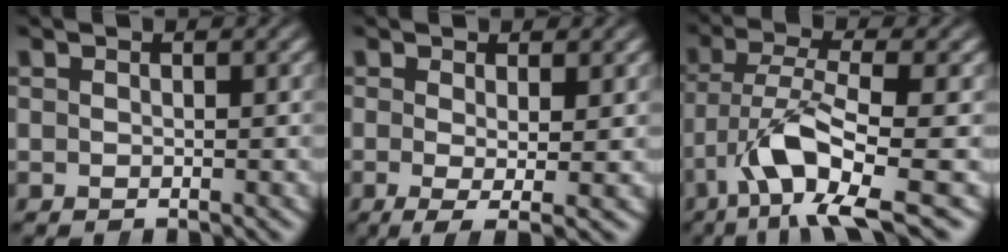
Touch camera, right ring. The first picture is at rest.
{"total": 3.7, "force": [-1.8, 1.1, 3.0], "torque": [-0.065, -0.029, -0.016]}
{"total": 7.4, "force": [-2.8, 2.5, 6.4], "torque": [-0.129, -0.031, -0.029]}